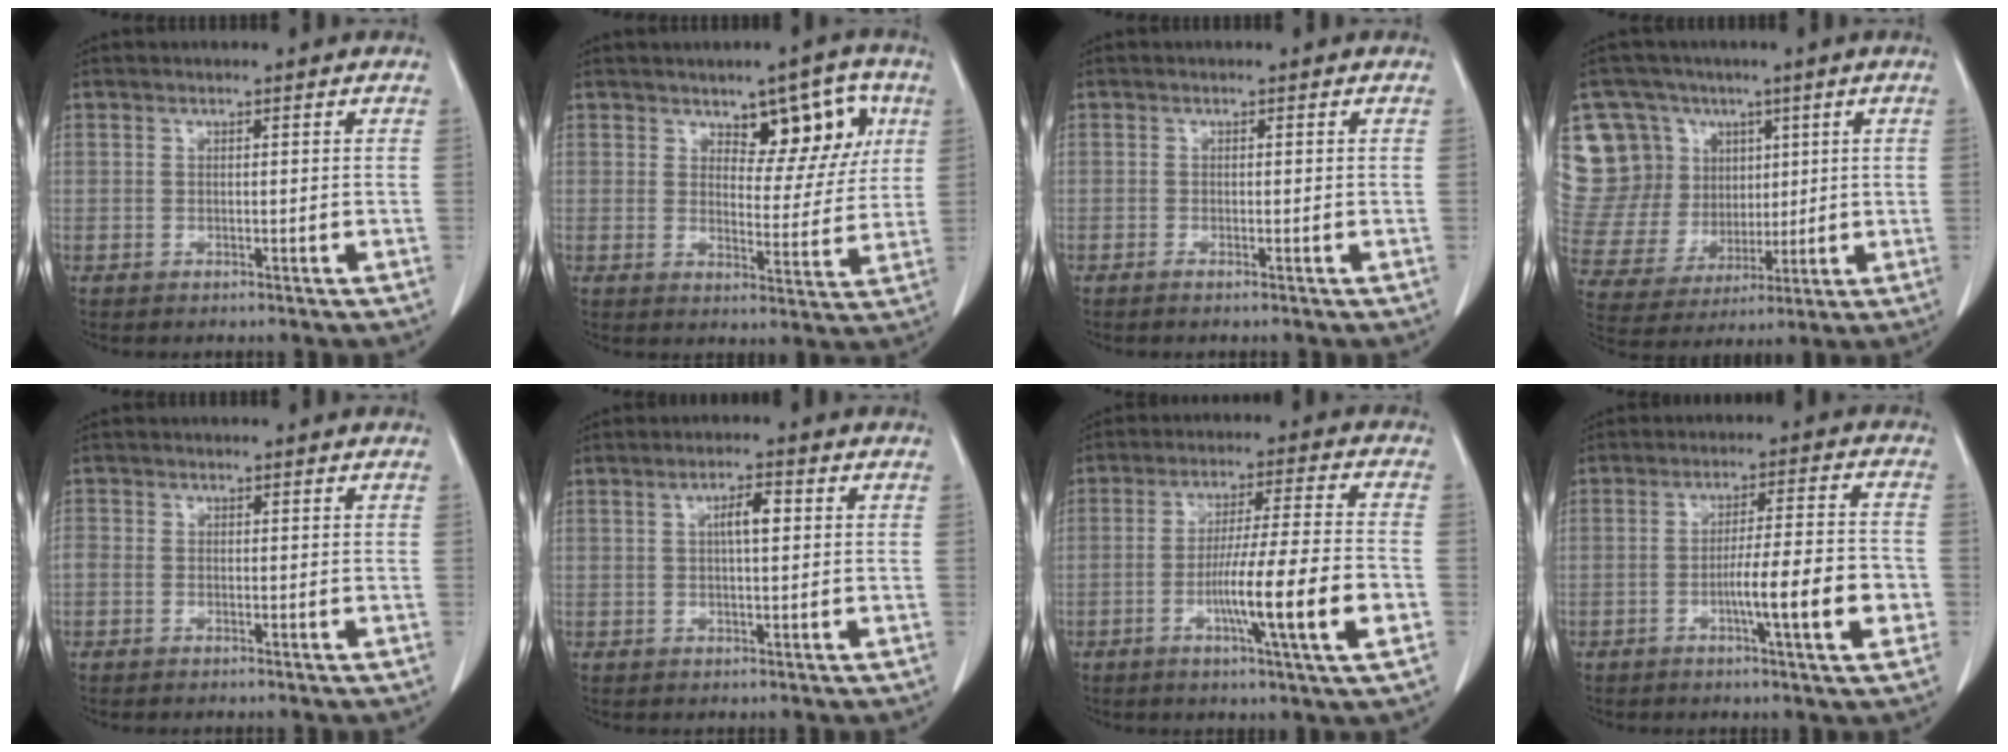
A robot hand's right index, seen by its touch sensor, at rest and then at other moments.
{"total": 8.8, "force": [4.2, 4.1, 6.6], "torque": [-0.071, 0.010, 0.060]}
{"total": 0.7, "force": [-0.5, -0.1, 0.5], "torque": [-0.010, -0.001, -0.009]}
{"total": 19.6, "force": [8.4, 16.7, 6.0], "torque": [-0.184, 0.082, 0.183]}
{"total": 1.7, "force": [-0.4, 1.5, 0.8], "torque": [-0.024, 0.008, -0.009]}
{"total": 3.4, "force": [0.7, 0.7, 3.3], "torque": [-0.057, 0.006, 0.010]}
{"total": 12.7, "force": [-3.9, -0.6, 12.1], "torque": [-0.206, -0.007, -0.067]}
{"total": 9.7, "force": [-2.9, 0.5, 9.2], "torque": [-0.139, 0.002, -0.044]}